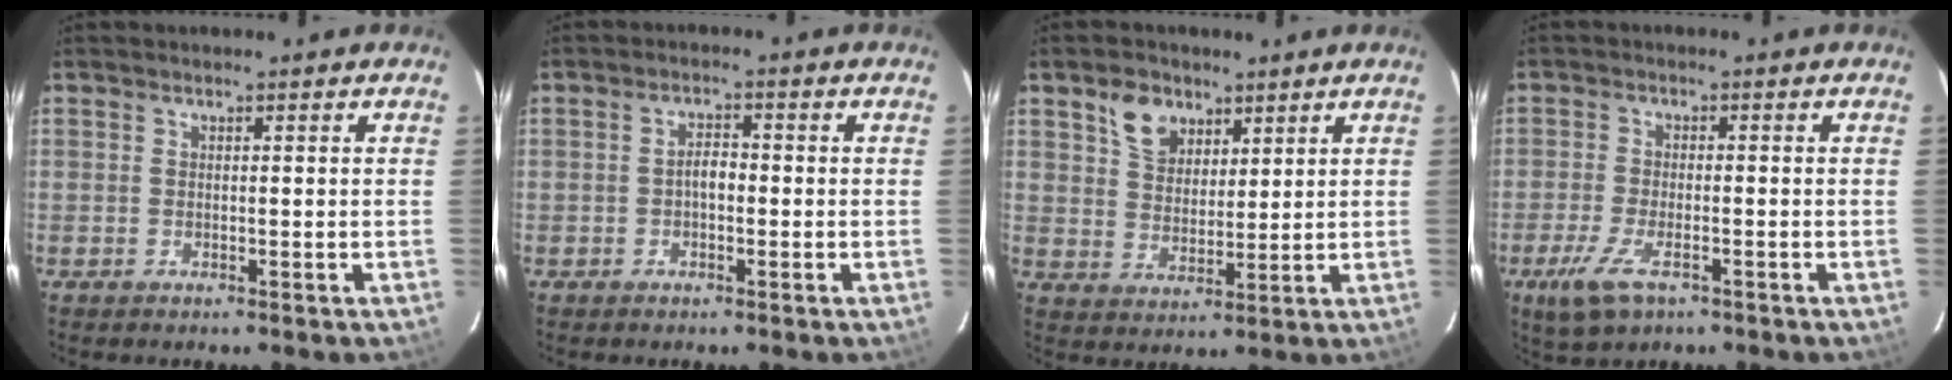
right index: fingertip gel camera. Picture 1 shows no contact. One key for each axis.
{"total": 2.3, "fx": -0.6, "fy": 1.2, "fz": 1.9, "tx": -0.035, "ty": 0.010, "tz": -0.010}
{"total": 7.0, "fx": 4.1, "fy": 4.8, "fz": 3.1, "tx": -0.054, "ty": 0.015, "tz": 0.079}
{"total": 7.4, "fx": -4.1, "fy": 2.9, "fz": 5.4, "tx": -0.135, "ty": -0.019, "tz": -0.076}